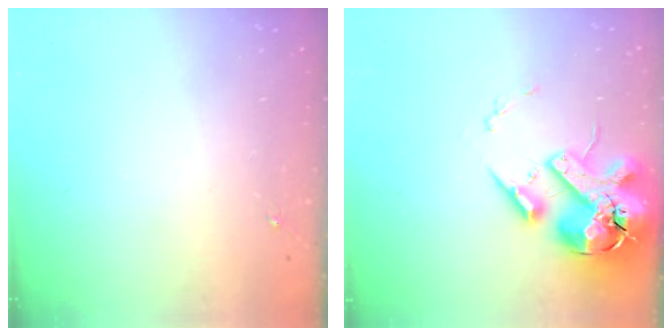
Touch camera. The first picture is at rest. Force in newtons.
{"total": 20.7, "press": 20.4, "slide": 3.5}